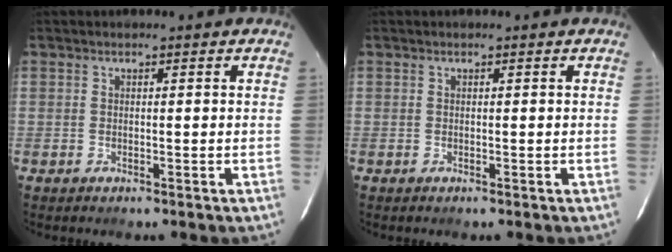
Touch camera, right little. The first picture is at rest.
{"total": 0.0}